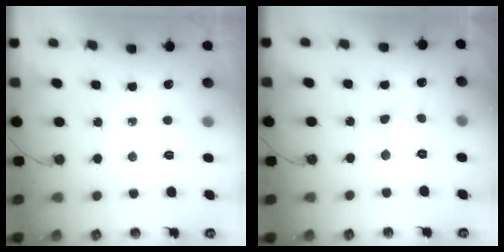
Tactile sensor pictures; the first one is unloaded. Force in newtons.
{"total": 3.4, "press": 3.4, "slide": 0.5}